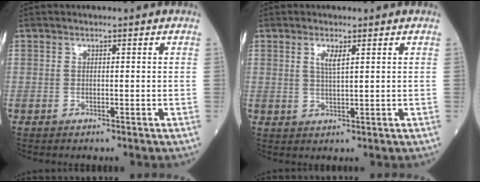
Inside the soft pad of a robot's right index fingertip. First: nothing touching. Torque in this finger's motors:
{"motor_torque": [0.23, -0.05, 0.19, 0.05]}